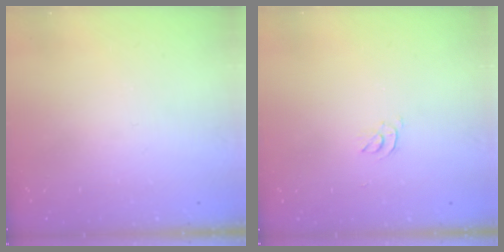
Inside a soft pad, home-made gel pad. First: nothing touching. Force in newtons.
{"total": 2.9, "press": 2.9, "slide": 0.5}